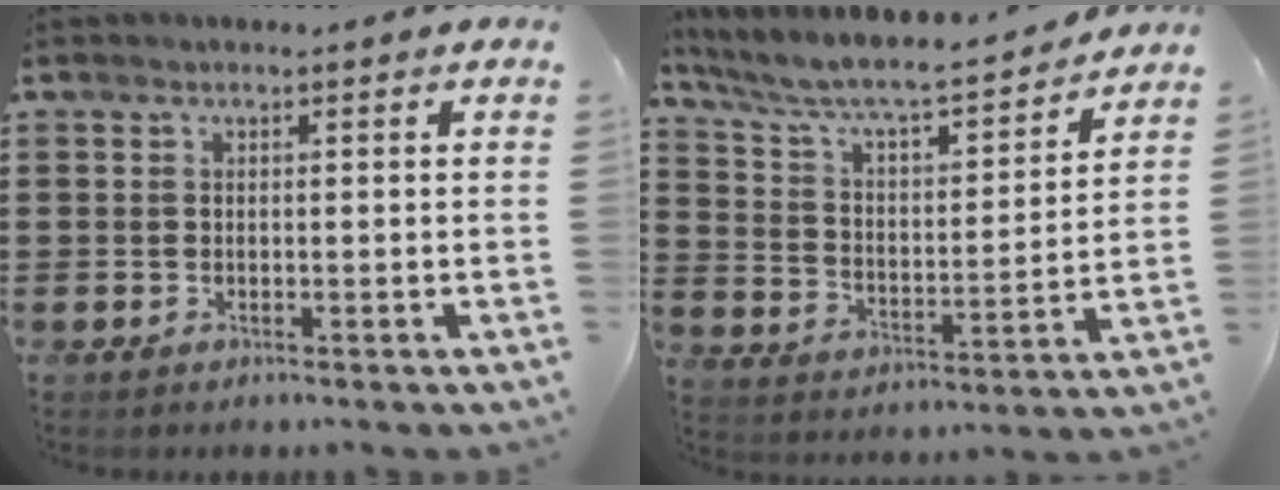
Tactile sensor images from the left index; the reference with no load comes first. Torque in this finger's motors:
{"motor_torque": [0.84, -1.30, 0.46, 0.21]}